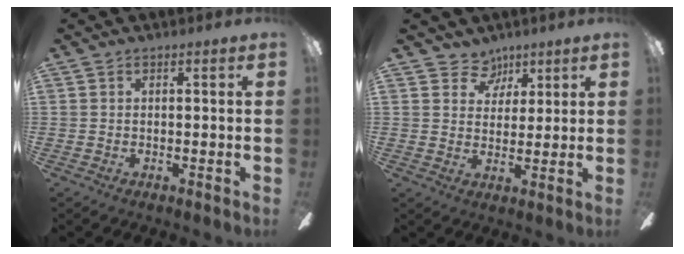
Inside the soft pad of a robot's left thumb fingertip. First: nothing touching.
{"total": 5.9, "force": [4.1, 4.3, 0.5], "torque": [-0.001, -0.025, 0.073]}